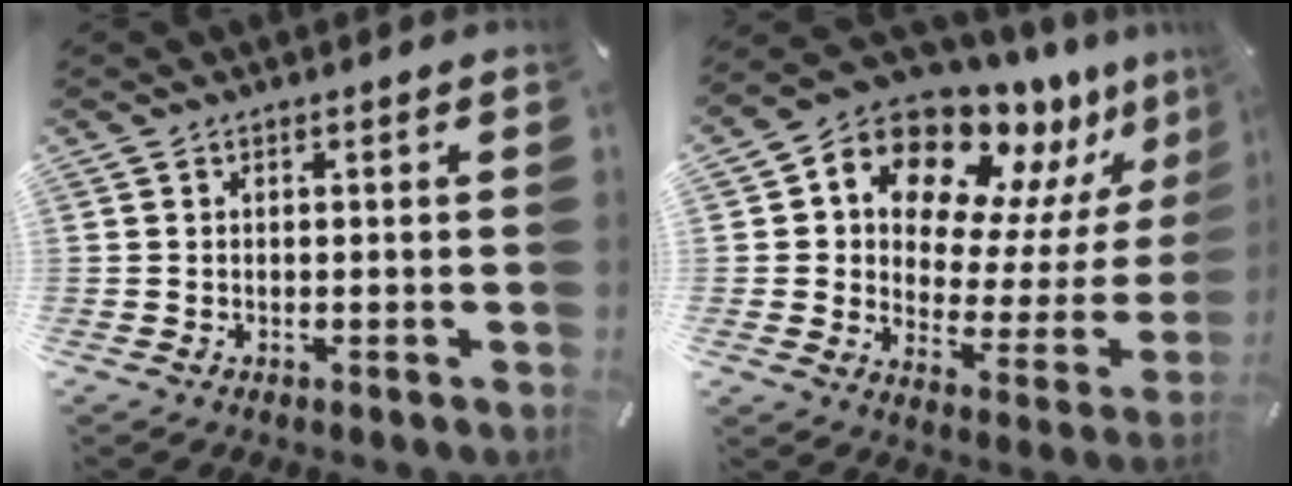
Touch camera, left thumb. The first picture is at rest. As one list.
[{"total": 13.4, "force": [11.2, 6.7, 3.4], "torque": [-0.059, -0.123, 0.193]}]